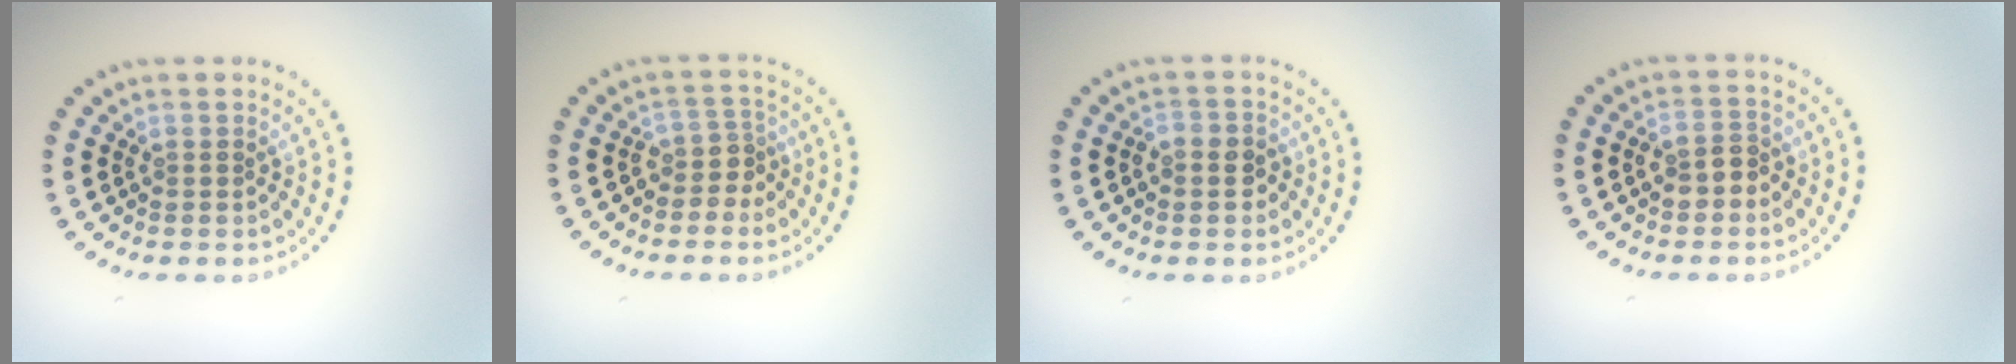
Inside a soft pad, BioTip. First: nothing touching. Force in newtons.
{"total": 2.2, "press": 1.6, "slide": 1.5}
{"total": 2.0, "press": 1.9, "slide": 0.6}
{"total": 2.1, "press": 2.0, "slide": 0.5}